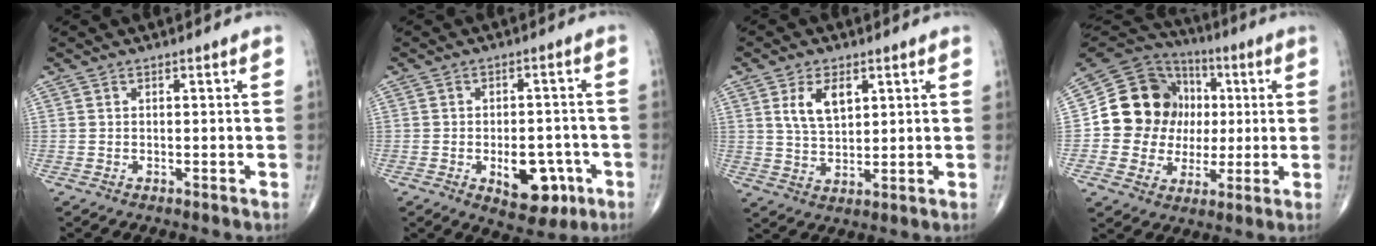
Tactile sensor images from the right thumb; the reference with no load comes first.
{"total": 9.8, "force": [-3.6, 5.7, 7.2], "torque": [-0.070, 0.019, -0.038]}
{"total": 7.0, "force": [2.7, 3.8, 5.1], "torque": [-0.085, -0.011, 0.057]}
{"total": 17.5, "force": [1.2, 15.5, 8.1], "torque": [-0.101, 0.029, 0.027]}